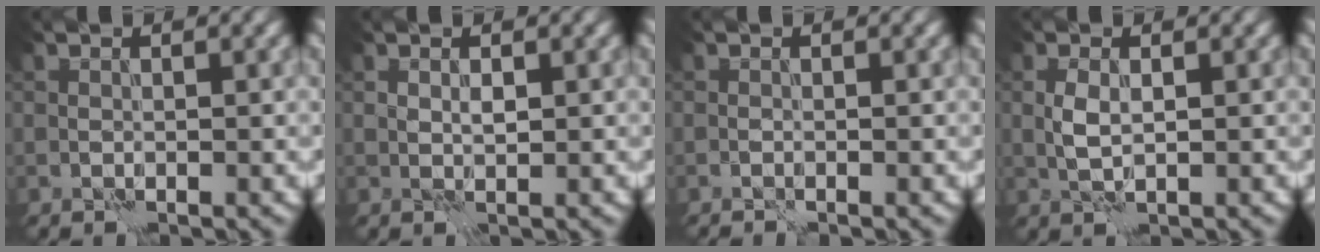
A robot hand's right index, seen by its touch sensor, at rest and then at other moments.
{"total": 0.6, "force": [0.3, 0.2, 0.5], "torque": [-0.012, 0.000, 0.007]}
{"total": 0.6, "force": [-0.6, -0.1, 0.0], "torque": [0.002, 0.003, -0.012]}
{"total": 1.6, "force": [0.2, 0.7, 1.4], "torque": [-0.034, 0.001, 0.006]}